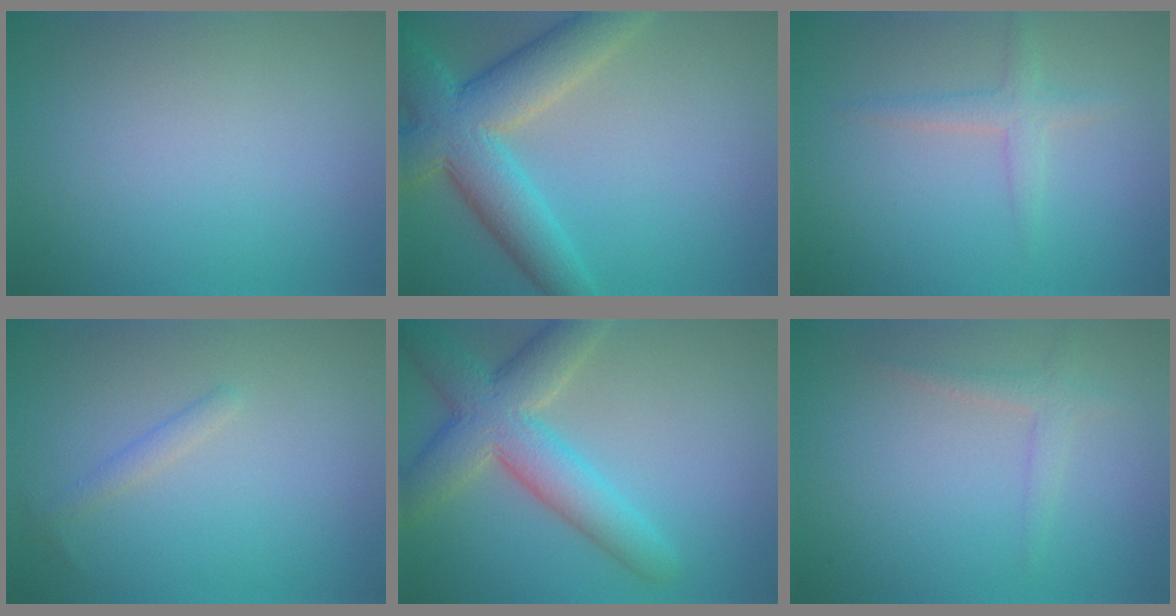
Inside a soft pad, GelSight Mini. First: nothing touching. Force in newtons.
{"total": 7.9, "press": 7.9, "slide": 0.4}
{"total": 1.9, "press": 1.9, "slide": 0.2}
{"total": 1.1, "press": 1.1, "slide": 0.1}
{"total": 6.9, "press": 6.9, "slide": 0.4}
{"total": 1.6, "press": 1.6, "slide": 0.1}